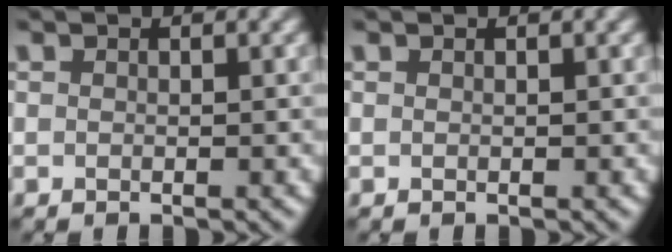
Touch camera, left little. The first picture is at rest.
{"total": 0.0}